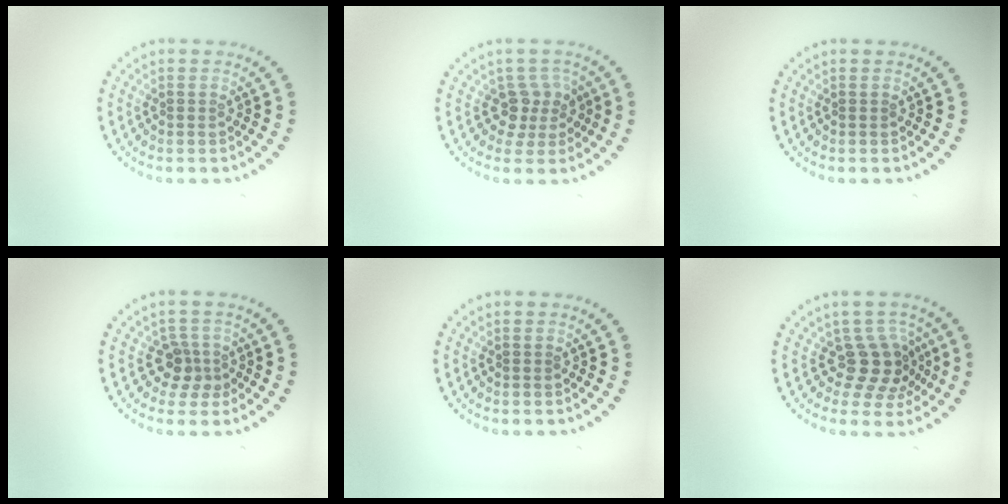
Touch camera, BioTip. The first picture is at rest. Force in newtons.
{"total": 2.5, "press": 2.1, "slide": 1.5}
{"total": 0.0}
{"total": 2.4, "press": 1.8, "slide": 1.5}
{"total": 0.0}
{"total": 3.5, "press": 2.7, "slide": 2.3}